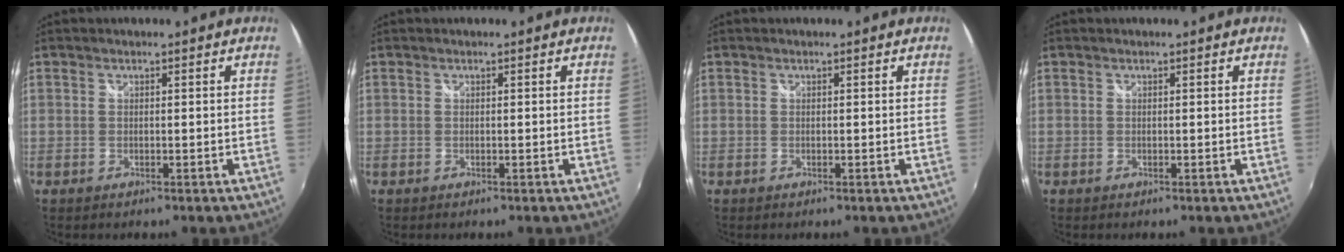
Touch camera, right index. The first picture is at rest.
{"total": 0.0}
{"total": 0.0}
{"total": 0.0}